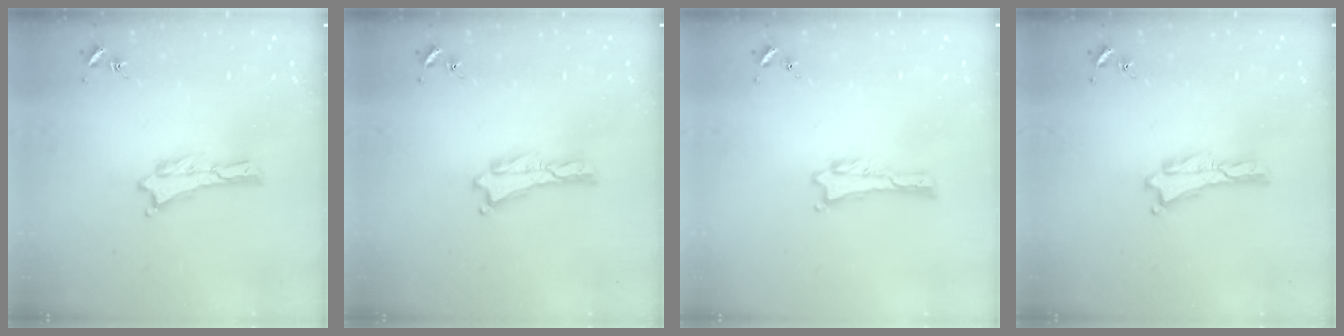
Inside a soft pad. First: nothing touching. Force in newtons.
{"total": 0.0}
{"total": 0.0}
{"total": 0.0}